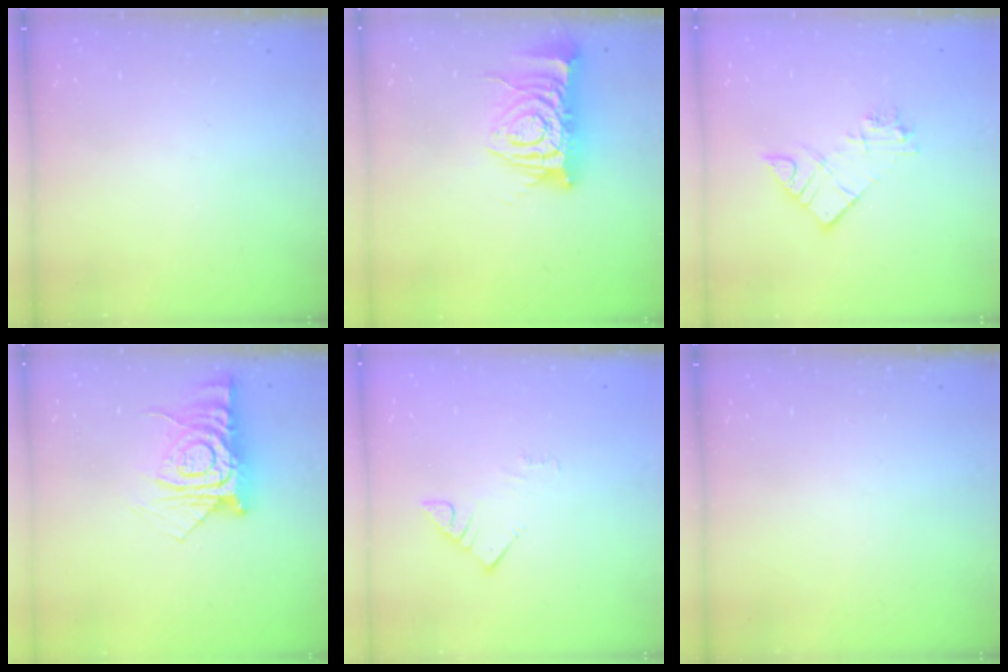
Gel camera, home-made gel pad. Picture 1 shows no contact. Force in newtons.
{"total": 11.5, "press": 11.4, "slide": 1.4}
{"total": 10.0, "press": 9.9, "slide": 0.9}
{"total": 12.8, "press": 12.8, "slide": 1.0}
{"total": 2.8, "press": 2.8, "slide": 0.2}
{"total": 0.0}